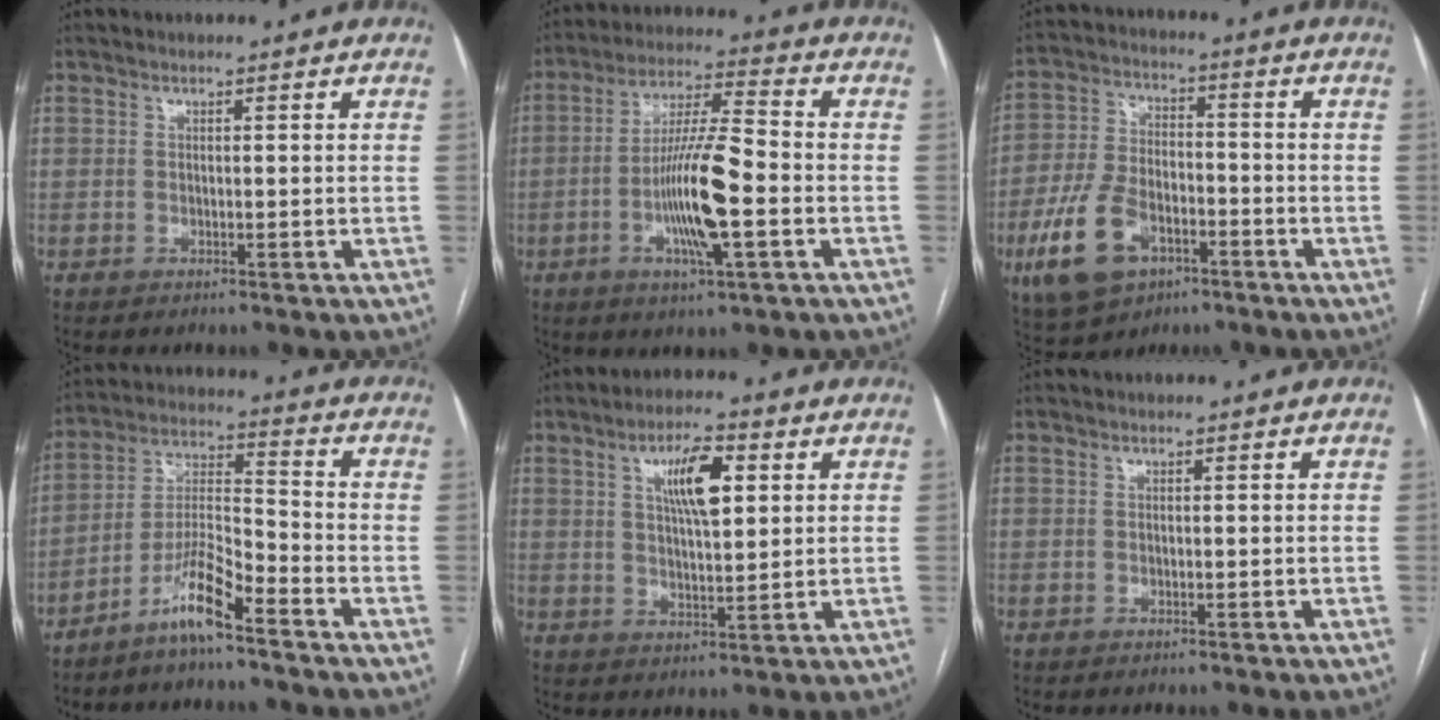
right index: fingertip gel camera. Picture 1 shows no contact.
{"total": 12.7, "force": [-3.4, 1.5, 12.1], "torque": [-0.230, -0.002, -0.063]}
{"total": 12.7, "force": [-5.9, 7.4, 8.4], "torque": [-0.188, 0.005, -0.103]}
{"total": 8.5, "force": [-6.1, 0.6, 5.8], "torque": [-0.121, -0.007, -0.122]}
{"total": 8.1, "force": [2.9, 2.2, 7.2], "torque": [-0.126, 0.008, 0.051]}
{"total": 0.0}